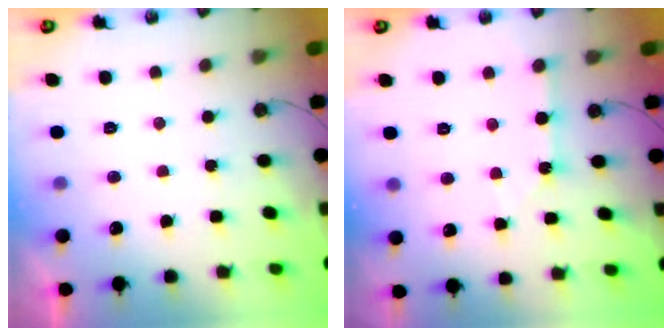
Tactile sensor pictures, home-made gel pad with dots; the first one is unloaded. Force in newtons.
{"total": 3.2, "press": 3.2, "slide": 0.2}